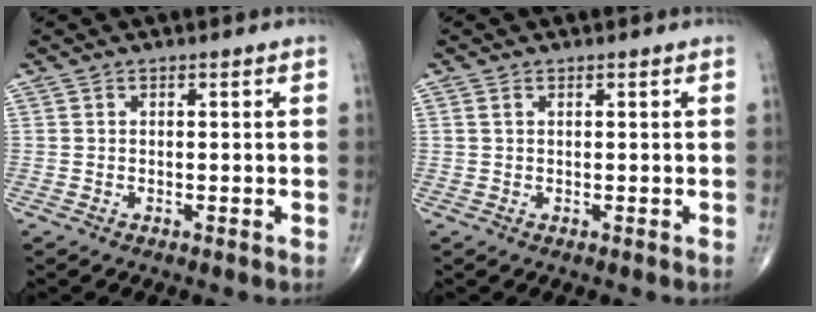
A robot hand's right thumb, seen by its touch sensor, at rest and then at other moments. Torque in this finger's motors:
{"motor_torque": [-0.51, -0.04, -0.16, -0.08, -0.03]}